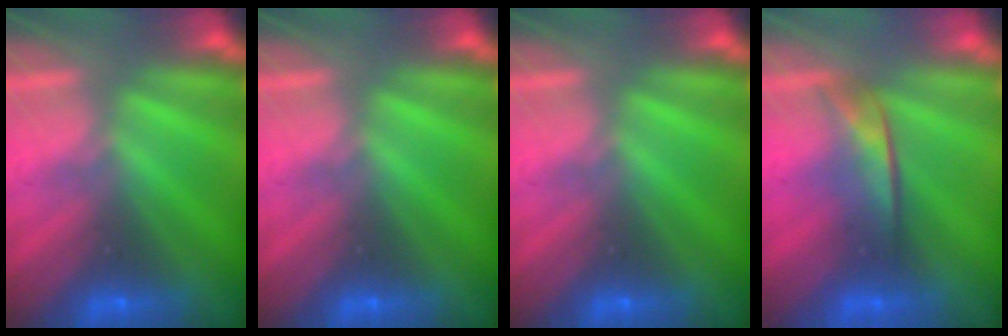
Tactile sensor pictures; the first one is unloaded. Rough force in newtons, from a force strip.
{"total": 0.0}
{"total": 0.0}
{"total": 1.8}